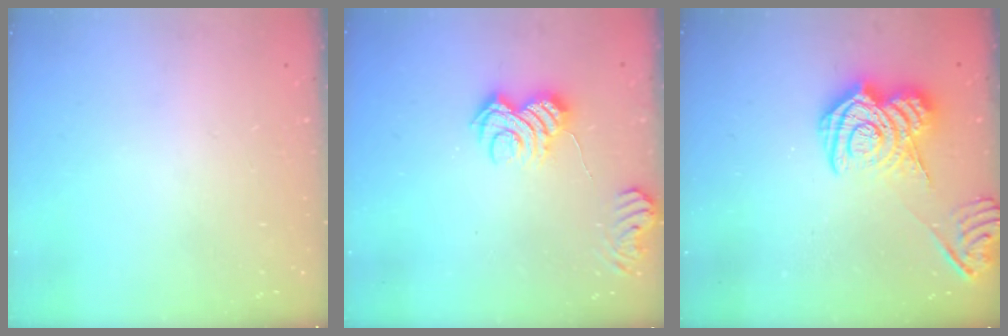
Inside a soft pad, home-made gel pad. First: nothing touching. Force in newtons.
{"total": 6.9, "press": 6.9, "slide": 0.3}
{"total": 13.0, "press": 13.0, "slide": 1.0}